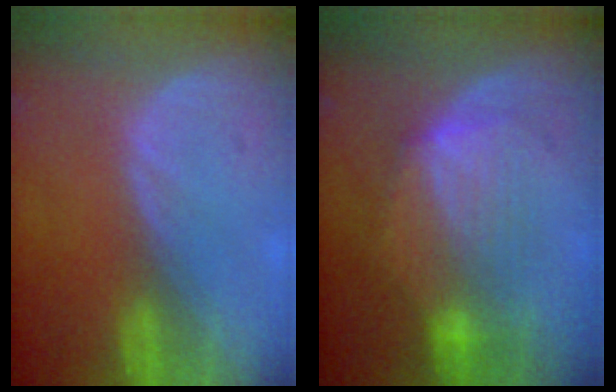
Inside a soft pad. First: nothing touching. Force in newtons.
{"total": 7.9, "press": 7.5, "slide": 2.3}